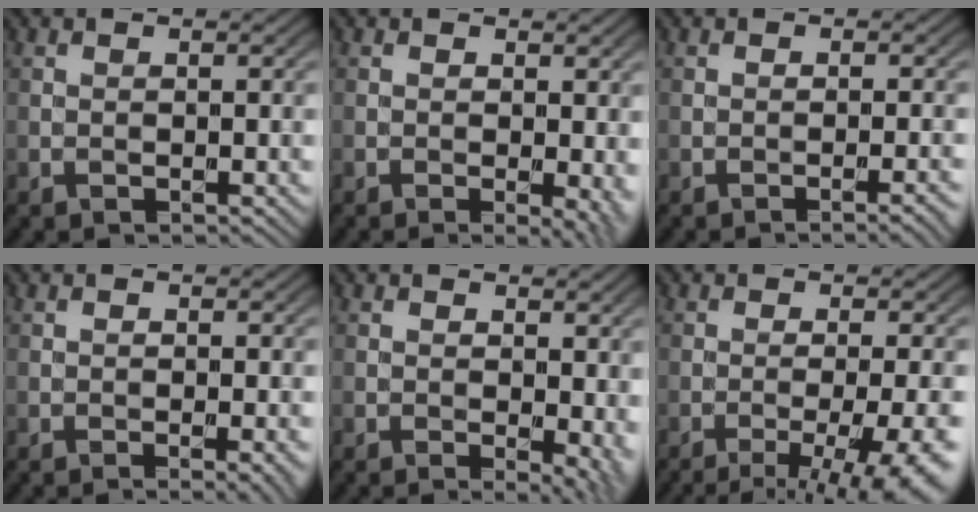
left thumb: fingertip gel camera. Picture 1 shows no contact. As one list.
[{"total": 3.2, "force": [-0.3, 0.9, 3.0], "torque": [-0.038, -0.006, -0.006]}, {"total": 2.4, "force": [-1.1, 0.5, 2.1], "torque": [-0.023, 0.006, -0.022]}, {"total": 1.8, "force": [-0.7, 0.2, 1.7], "torque": [-0.026, -0.001, -0.013]}, {"total": 4.5, "force": [-0.3, 1.9, 4.1], "torque": [-0.048, -0.007, 0.000]}, {"total": 9.3, "force": [-4.6, 2.1, 7.9], "torque": [-0.108, -0.007, -0.058]}]